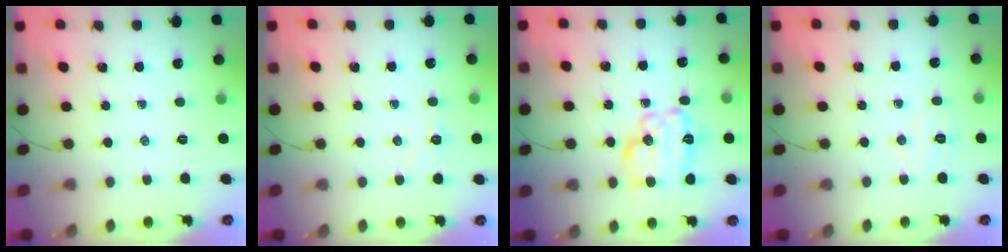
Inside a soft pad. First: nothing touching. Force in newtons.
{"total": 4.4, "press": 4.2, "slide": 1.0}
{"total": 14.7, "press": 14.7, "slide": 1.0}
{"total": 5.6, "press": 5.5, "slide": 1.1}